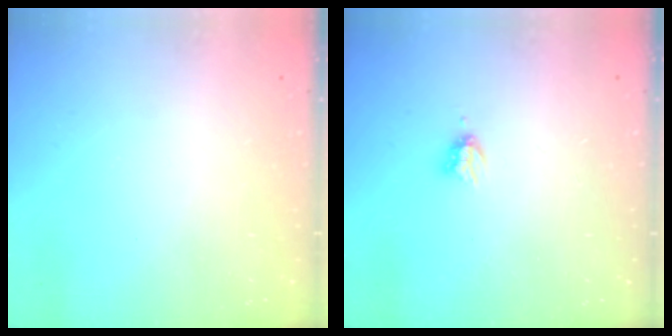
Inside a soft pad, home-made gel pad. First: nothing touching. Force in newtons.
{"total": 2.9, "press": 2.9, "slide": 0.5}